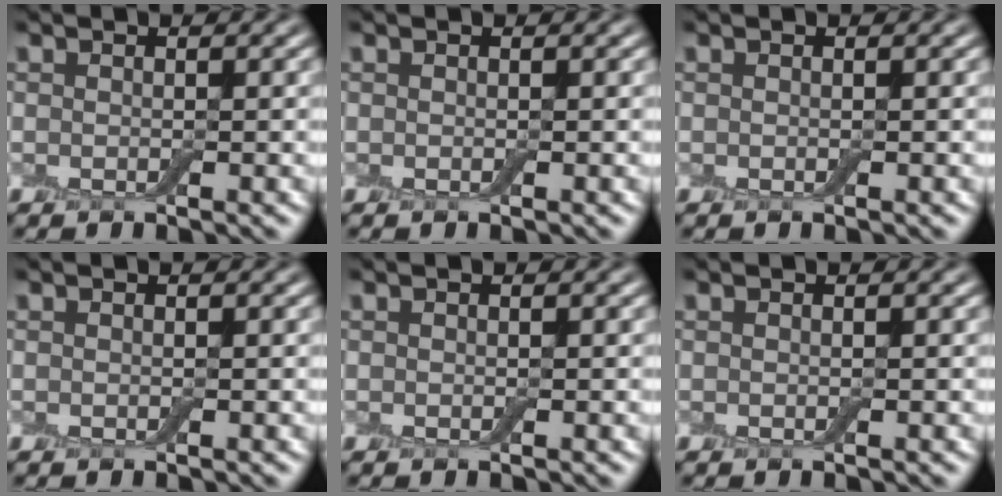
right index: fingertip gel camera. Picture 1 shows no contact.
{"total": 0.0}
{"total": 0.0}
{"total": 0.0}
{"total": 0.0}
{"total": 0.0}